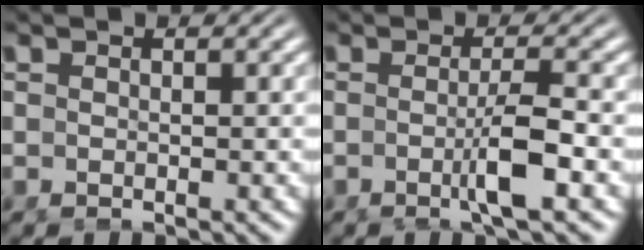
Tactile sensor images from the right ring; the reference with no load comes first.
{"total": 3.1, "force": [-1.2, -0.6, 2.8], "torque": [-0.041, -0.003, -0.022]}